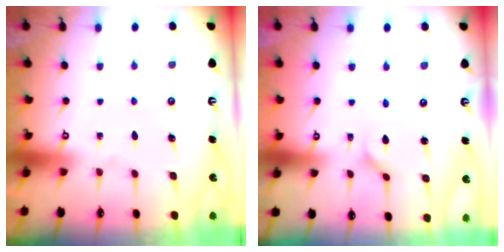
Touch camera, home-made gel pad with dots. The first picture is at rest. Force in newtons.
{"total": 1.5, "press": 1.4, "slide": 0.3}